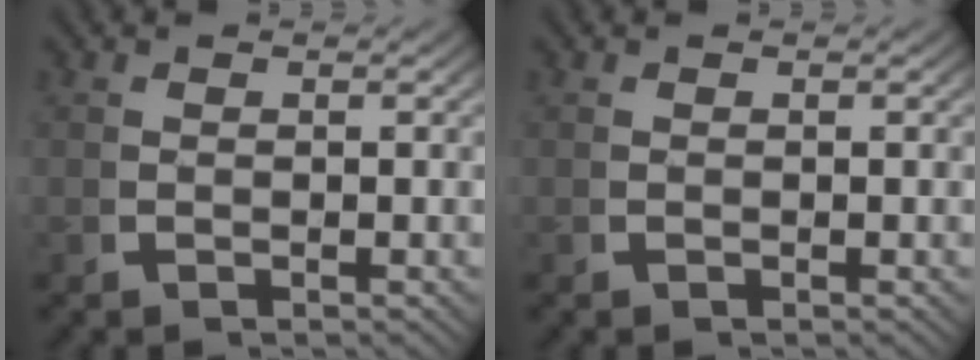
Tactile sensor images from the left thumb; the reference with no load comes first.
{"total": 0.0}